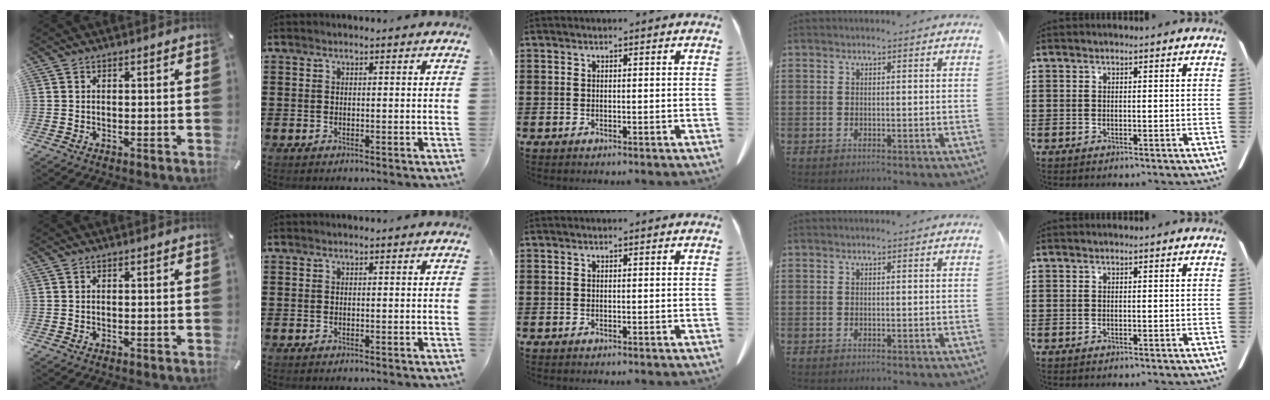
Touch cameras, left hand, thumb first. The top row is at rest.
{}